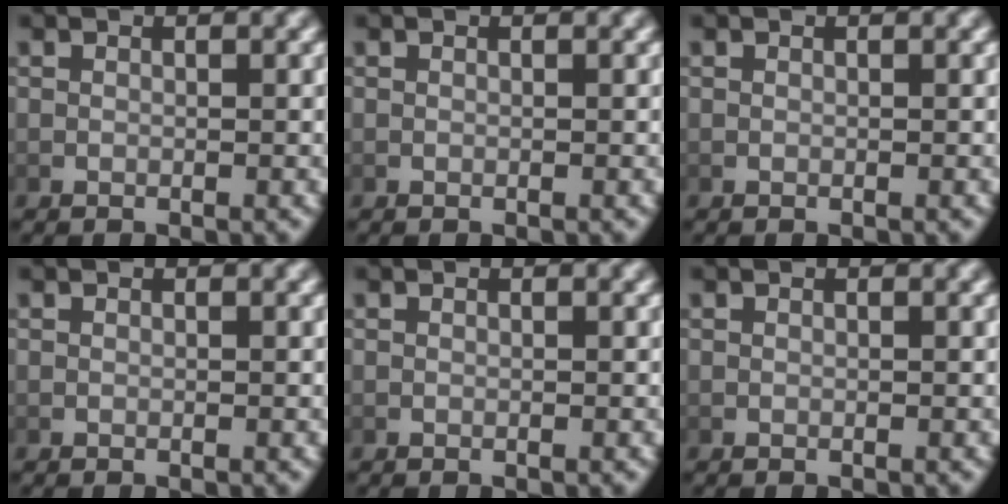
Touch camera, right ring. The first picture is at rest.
{"total": 0.0}
{"total": 0.0}
{"total": 0.0}
{"total": 0.0}
{"total": 0.0}